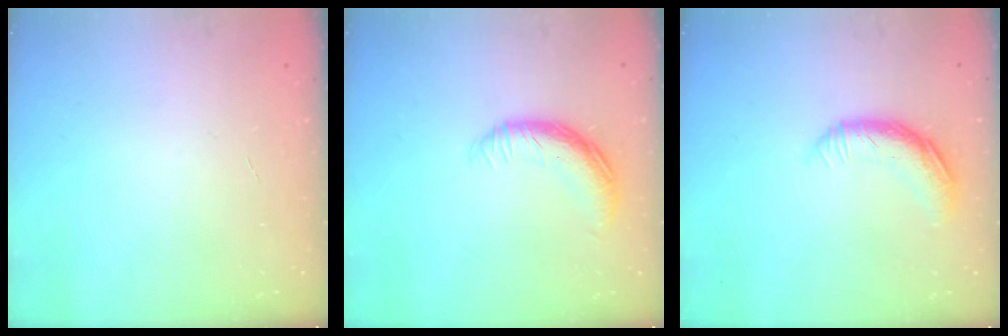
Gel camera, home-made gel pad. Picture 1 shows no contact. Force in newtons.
{"total": 12.1, "press": 12.1, "slide": 0.7}
{"total": 11.5, "press": 11.5, "slide": 0.6}